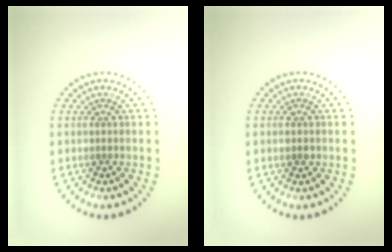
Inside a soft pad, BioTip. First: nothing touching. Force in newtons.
{"total": 1.2, "press": 1.2, "slide": 0.0}